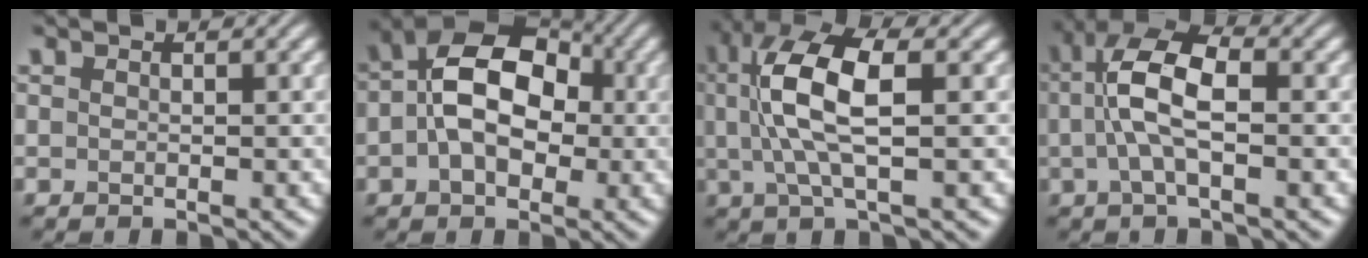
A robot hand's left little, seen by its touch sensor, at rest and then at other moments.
{"total": 9.3, "force": [0.1, 6.0, 7.1], "torque": [-0.105, 0.020, -0.019]}
{"total": 7.8, "force": [1.1, 2.7, 7.2], "torque": [-0.153, 0.009, 0.017]}
{"total": 6.7, "force": [0.3, 2.9, 6.0], "torque": [-0.130, 0.013, -0.003]}